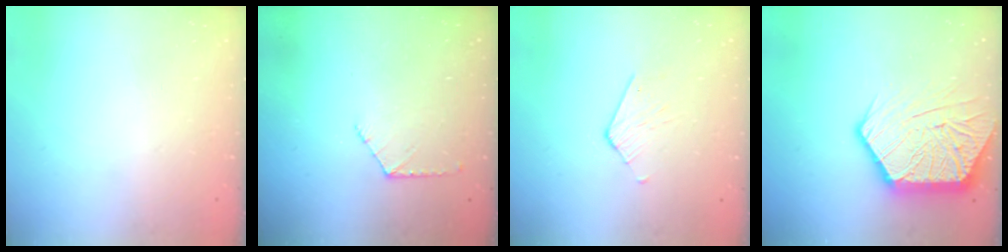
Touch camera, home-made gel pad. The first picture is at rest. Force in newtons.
{"total": 6.7, "press": 6.7, "slide": 0.6}
{"total": 2.7, "press": 2.7, "slide": 0.3}
{"total": 17.9, "press": 17.9, "slide": 1.5}